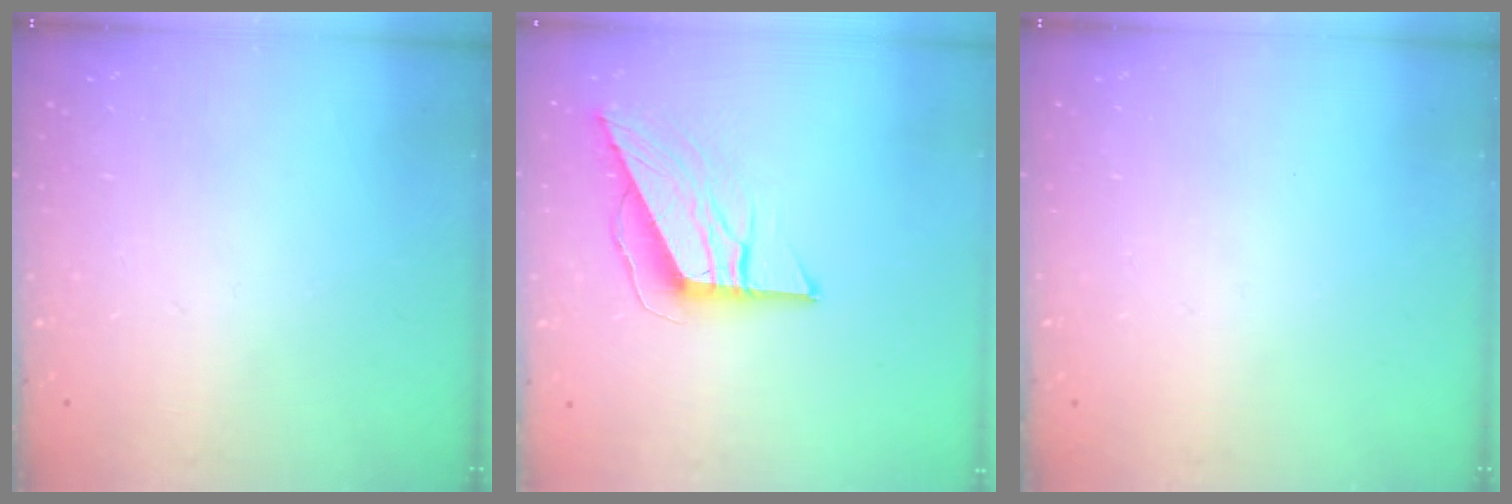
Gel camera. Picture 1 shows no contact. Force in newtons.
{"total": 9.6, "press": 9.6, "slide": 0.5}
{"total": 0.0}